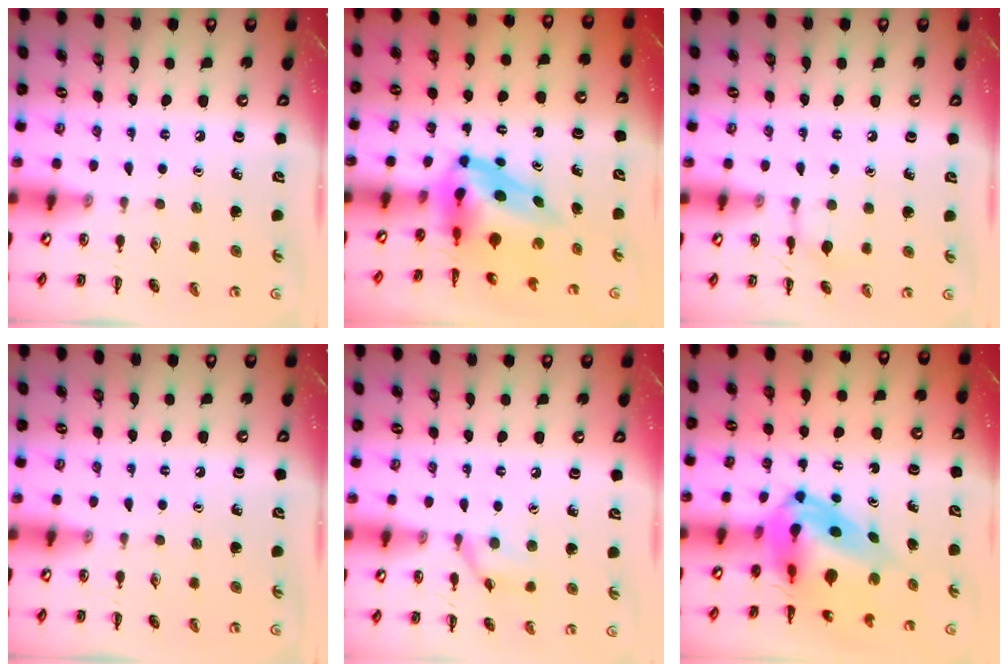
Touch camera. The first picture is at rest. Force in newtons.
{"total": 6.9, "press": 6.7, "slide": 1.7}
{"total": 6.5, "press": 6.4, "slide": 0.7}
{"total": 0.0}
{"total": 7.8, "press": 7.8, "slide": 0.8}
{"total": 7.8, "press": 7.5, "slide": 2.1}